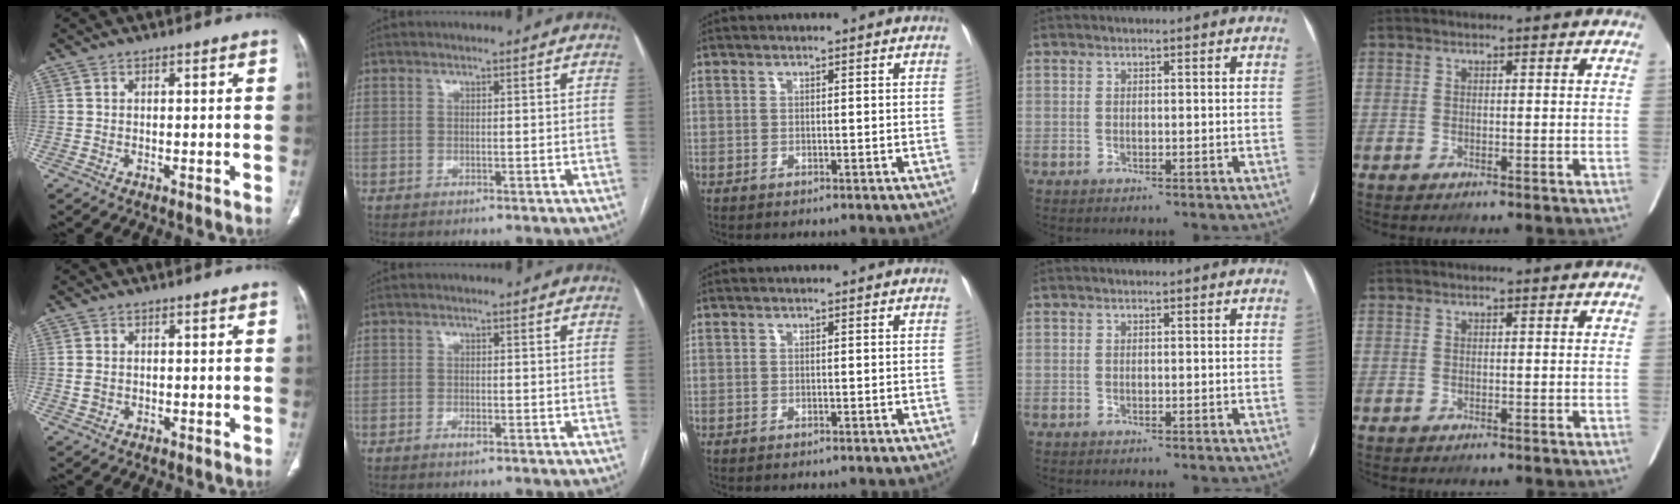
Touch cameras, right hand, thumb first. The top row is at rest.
{"thumb": {"total": 1.8, "force": [-0.2, 1.4, 1.1], "torque": [-0.025, 0.005, -0.001]}, "index": {"total": 1.0, "force": [-0.7, 0.1, 0.7], "torque": [-0.015, 0.000, -0.012]}}